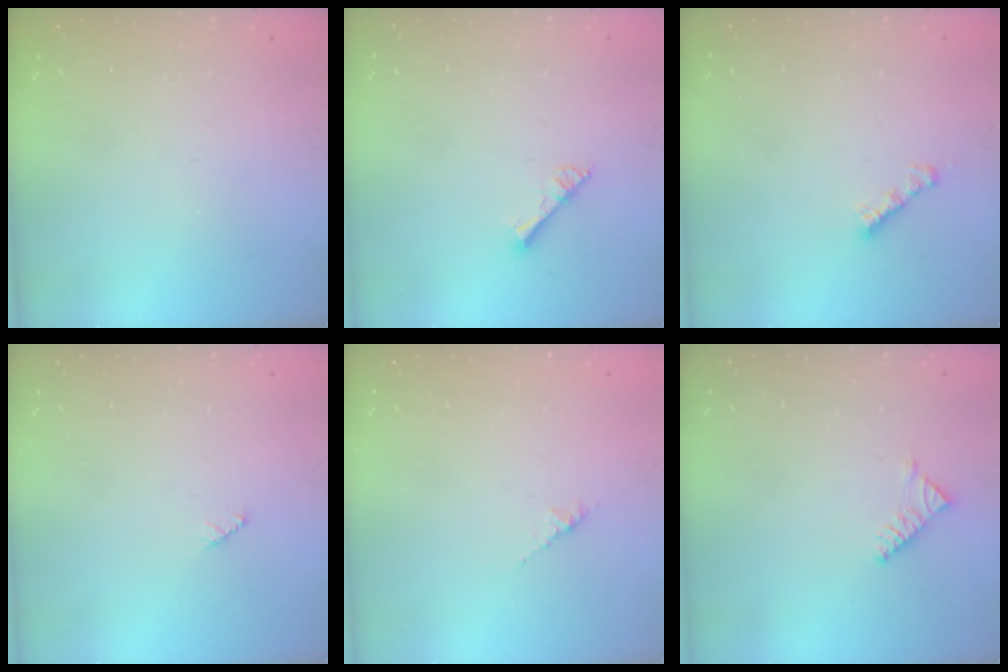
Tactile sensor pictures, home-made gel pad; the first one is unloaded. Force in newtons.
{"total": 2.9, "press": 2.9, "slide": 0.3}
{"total": 2.7, "press": 2.7, "slide": 0.3}
{"total": 2.5, "press": 2.5, "slide": 0.3}
{"total": 1.5, "press": 1.4, "slide": 0.5}
{"total": 3.6, "press": 3.5, "slide": 0.6}